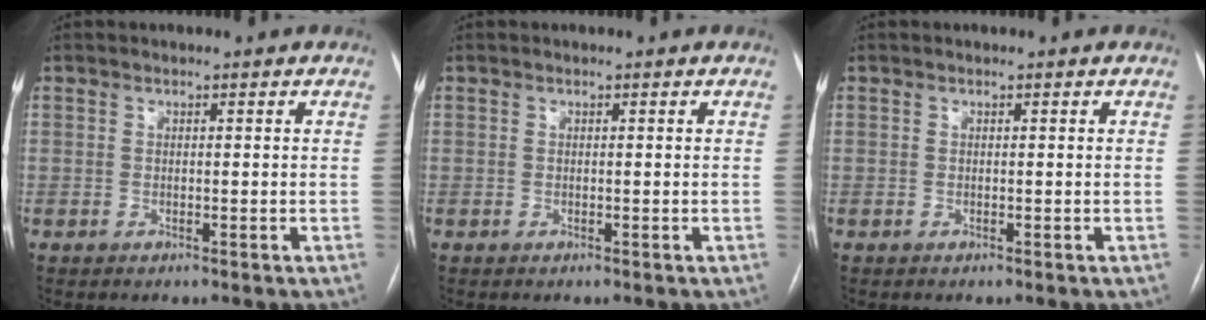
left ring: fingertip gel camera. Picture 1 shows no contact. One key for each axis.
{"total": 0.0}
{"total": 0.0}